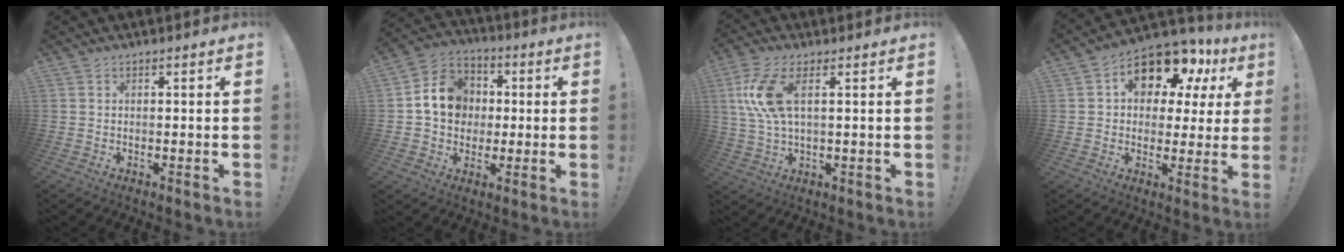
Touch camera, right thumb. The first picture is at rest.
{"total": 12.9, "force": [1.2, 11.4, 5.8], "torque": [-0.071, 0.012, 0.034]}
{"total": 11.3, "force": [3.1, 4.5, 9.9], "torque": [-0.206, -0.013, 0.054]}
{"total": 12.9, "force": [7.4, 7.6, 7.4], "torque": [-0.107, -0.053, 0.126]}